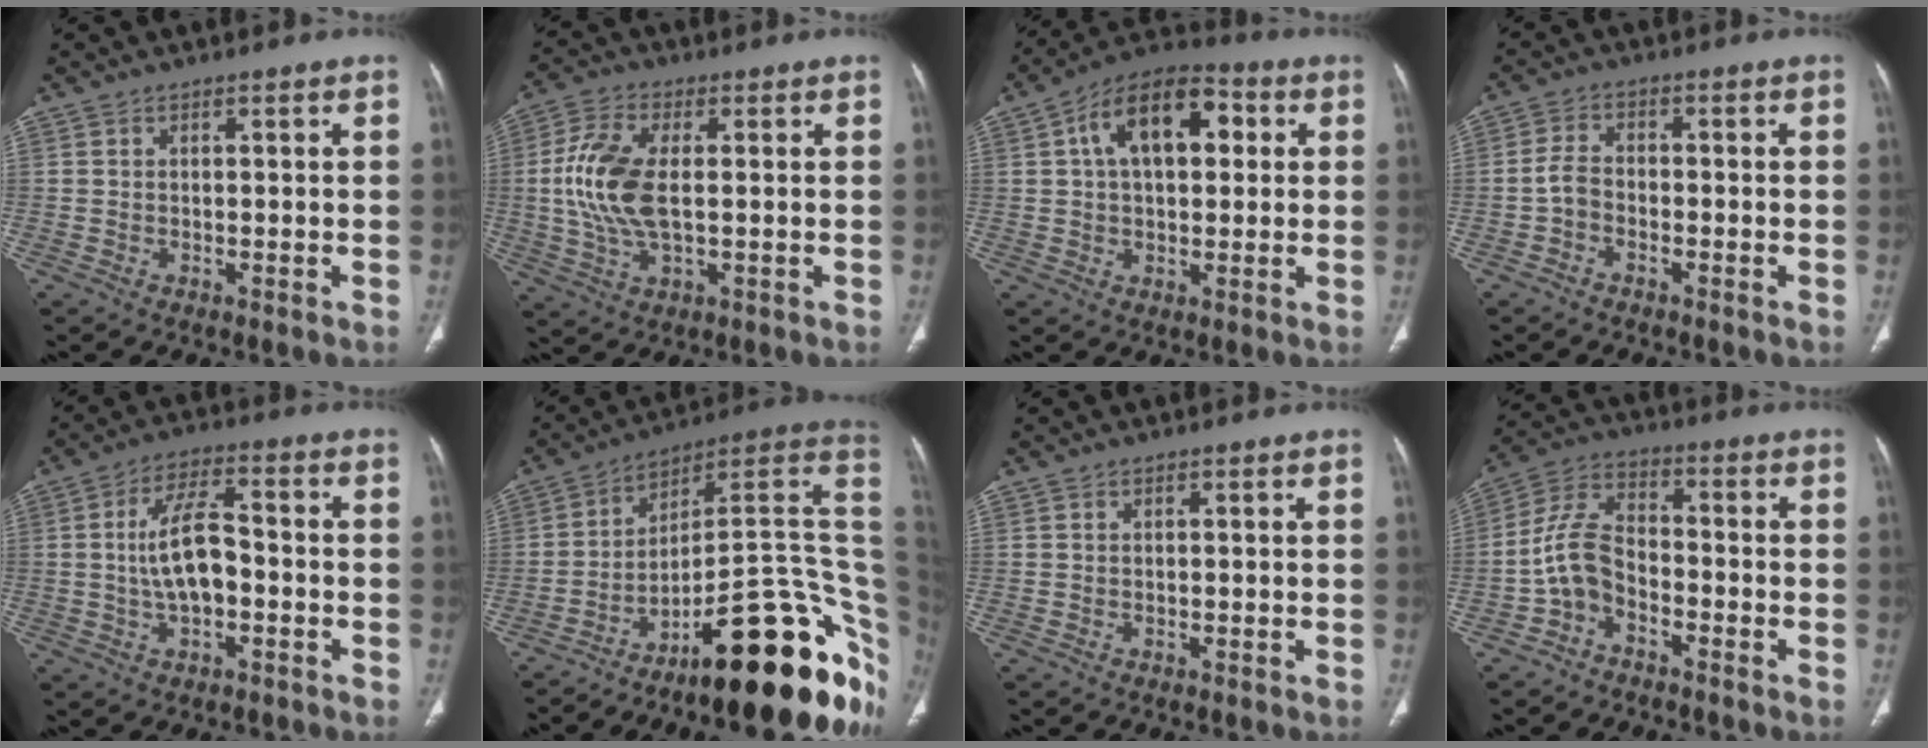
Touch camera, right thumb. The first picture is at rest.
{"total": 11.8, "force": [0.5, 5.9, 10.3], "torque": [-0.224, 0.003, 0.009]}
{"total": 14.6, "force": [3.7, 8.3, 11.5], "torque": [-0.160, 0.022, 0.053]}
{"total": 3.2, "force": [-1.3, 2.2, 2.0], "torque": [-0.031, 0.018, -0.030]}
{"total": 9.4, "force": [-1.0, 4.5, 8.2], "torque": [-0.149, 0.027, -0.023]}
{"total": 28.5, "force": [-10.2, 8.6, 25.2], "torque": [-0.211, 0.110, -0.141]}
{"total": 0.0}
{"total": 7.9, "force": [-3.3, 5.1, 5.1], "torque": [-0.095, 0.046, -0.076]}